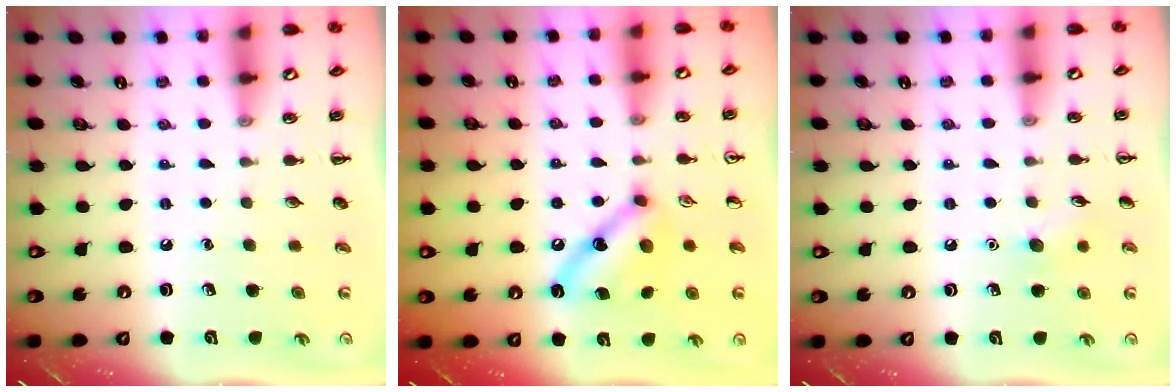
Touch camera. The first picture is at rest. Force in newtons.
{"total": 10.3, "press": 10.3, "slide": 0.5}
{"total": 6.2, "press": 5.9, "slide": 1.7}